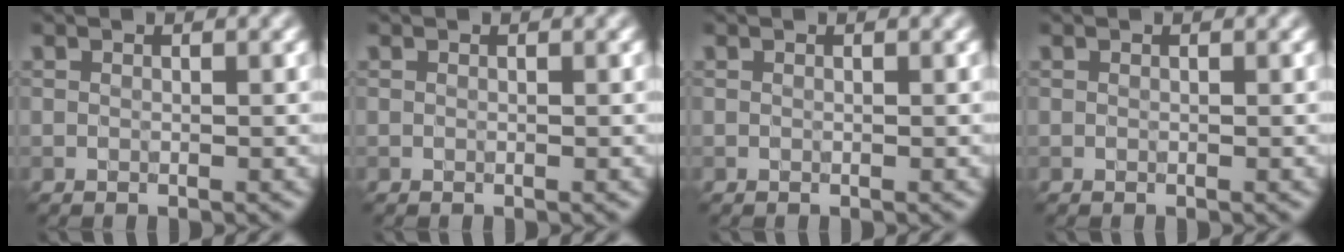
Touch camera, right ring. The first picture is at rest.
{"total": 0.0}
{"total": 0.0}
{"total": 0.0}